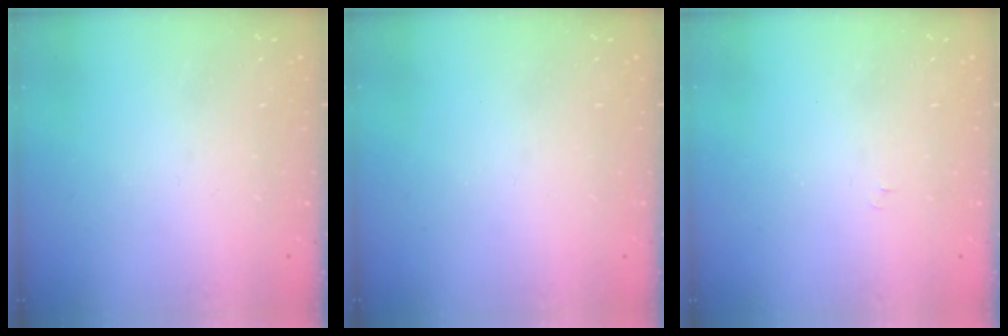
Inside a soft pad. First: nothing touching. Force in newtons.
{"total": 0.0}
{"total": 3.7, "press": 3.7, "slide": 0.5}